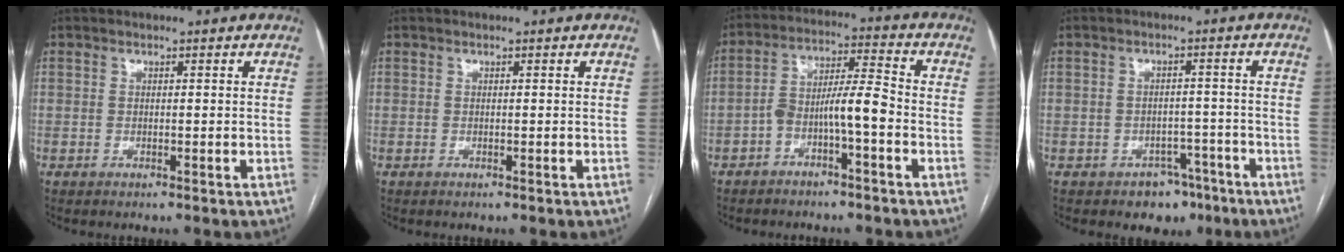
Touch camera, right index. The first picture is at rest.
{"total": 0.0}
{"total": 7.2, "force": [-2.9, 0.9, 6.5], "torque": [-0.119, 0.031, -0.048]}
{"total": 4.9, "force": [-3.2, 3.7, 0.8], "torque": [0.006, 0.019, -0.037]}